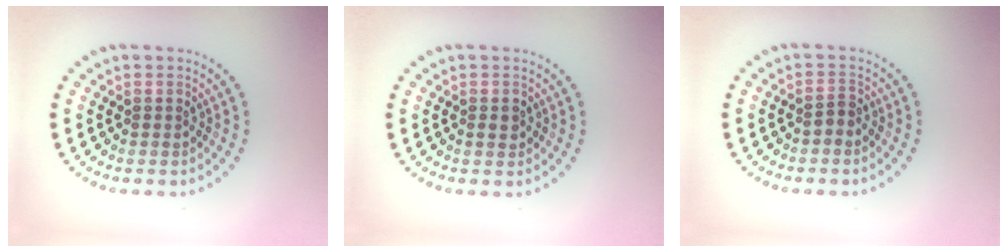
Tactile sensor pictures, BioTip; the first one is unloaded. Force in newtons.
{"total": 0.9, "press": 0.8, "slide": 0.2}
{"total": 1.2, "press": 1.0, "slide": 0.7}